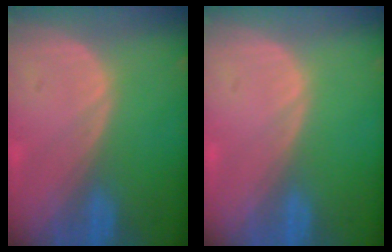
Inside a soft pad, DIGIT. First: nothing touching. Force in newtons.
{"total": 0.0}